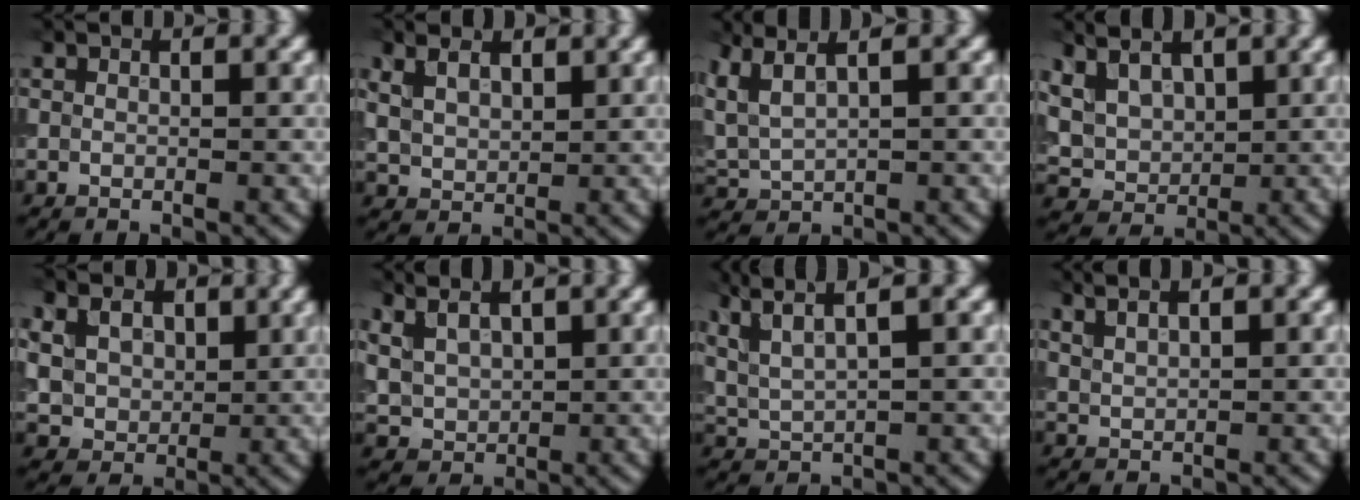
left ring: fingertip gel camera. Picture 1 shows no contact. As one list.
[{"total": 3.5, "force": [1.9, 2.2, 2.0], "torque": [-0.051, 0.004, 0.037]}, {"total": 3.8, "force": [2.4, 1.3, 2.7], "torque": [-0.070, 0.014, 0.052]}, {"total": 5.1, "force": [2.7, 3.5, 2.5], "torque": [-0.074, -0.001, 0.059]}, {"total": 4.7, "force": [1.9, 3.8, 2.0], "torque": [-0.069, -0.005, 0.035]}, {"total": 3.8, "force": [2.2, 2.3, 2.0], "torque": [-0.054, 0.011, 0.043]}, {"total": 5.0, "force": [3.2, 1.0, 3.7], "torque": [-0.080, 0.011, 0.062]}, {"total": 2.6, "force": [2.0, 0.9, 1.5], "torque": [-0.016, 0.010, 0.023]}]